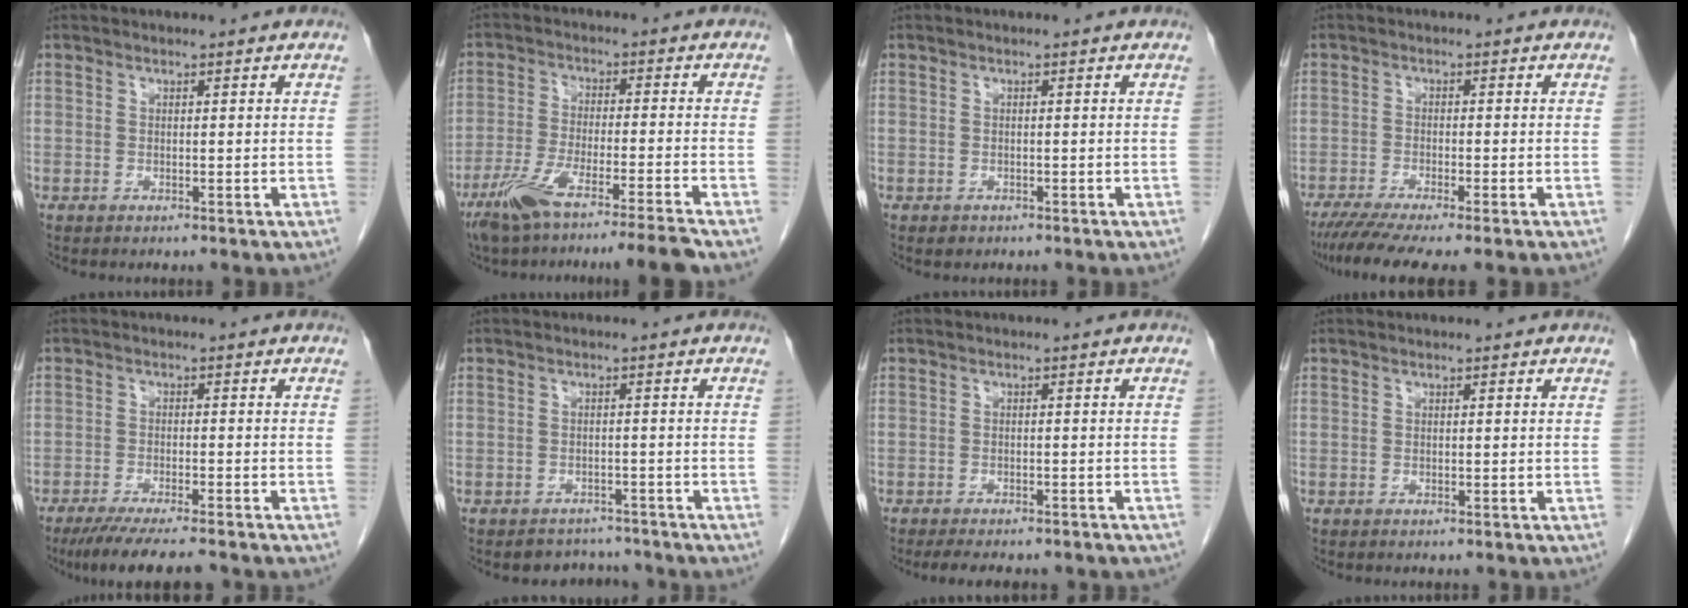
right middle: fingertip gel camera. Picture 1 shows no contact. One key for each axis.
{"total": 11.4, "fx": -8.8, "fy": -1.1, "fz": 7.2, "tx": -0.120, "ty": -0.027, "tz": -0.149}
{"total": 0.9, "fx": -0.6, "fy": 0.6, "fz": 0.2, "tx": -0.007, "ty": 0.001, "tz": -0.005}
{"total": 7.9, "fx": -6.1, "fy": 0.2, "fz": 5.0, "tx": -0.076, "ty": -0.018, "tz": -0.098}
{"total": 9.8, "fx": -8.2, "fy": 0.8, "fz": 5.3, "tx": -0.077, "ty": -0.022, "tz": -0.127}
{"total": 3.7, "fx": -3.3, "fy": 1.4, "fz": -0.5, "tx": 0.009, "ty": 0.008, "tz": -0.048}
{"total": 9.9, "fx": -8.4, "fy": 2.9, "fz": 4.4, "tx": -0.058, "ty": -0.003, "tz": -0.099}
{"total": 0.0}